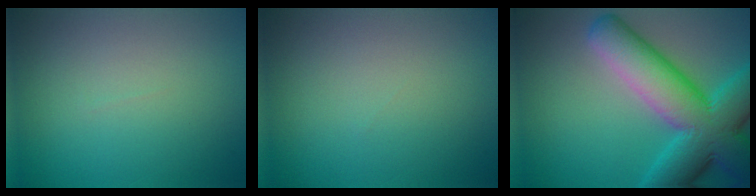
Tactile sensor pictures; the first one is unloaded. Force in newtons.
{"total": 0.0}
{"total": 11.8, "press": 11.8, "slide": 0.4}